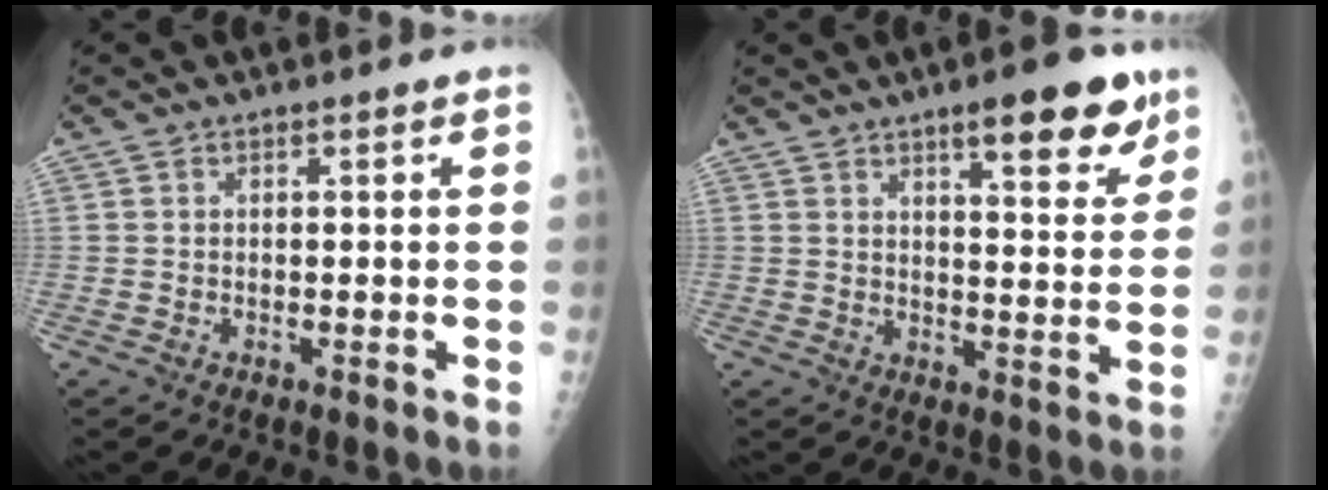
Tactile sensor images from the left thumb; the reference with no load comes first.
{"total": 11.3, "force": [7.1, 3.2, 8.2], "torque": [-0.082, -0.037, 0.095]}